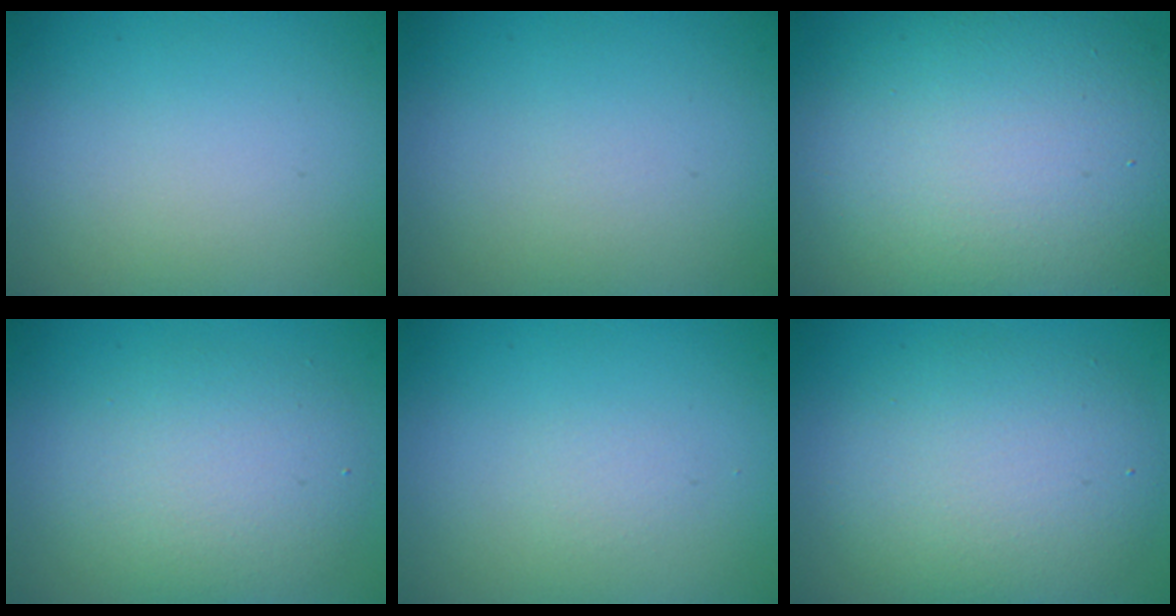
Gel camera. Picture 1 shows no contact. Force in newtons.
{"total": 0.0}
{"total": 13.9, "press": 13.9, "slide": 0.7}
{"total": 4.5, "press": 4.5, "slide": 0.2}
{"total": 0.0}
{"total": 6.0, "press": 6.0, "slide": 0.2}